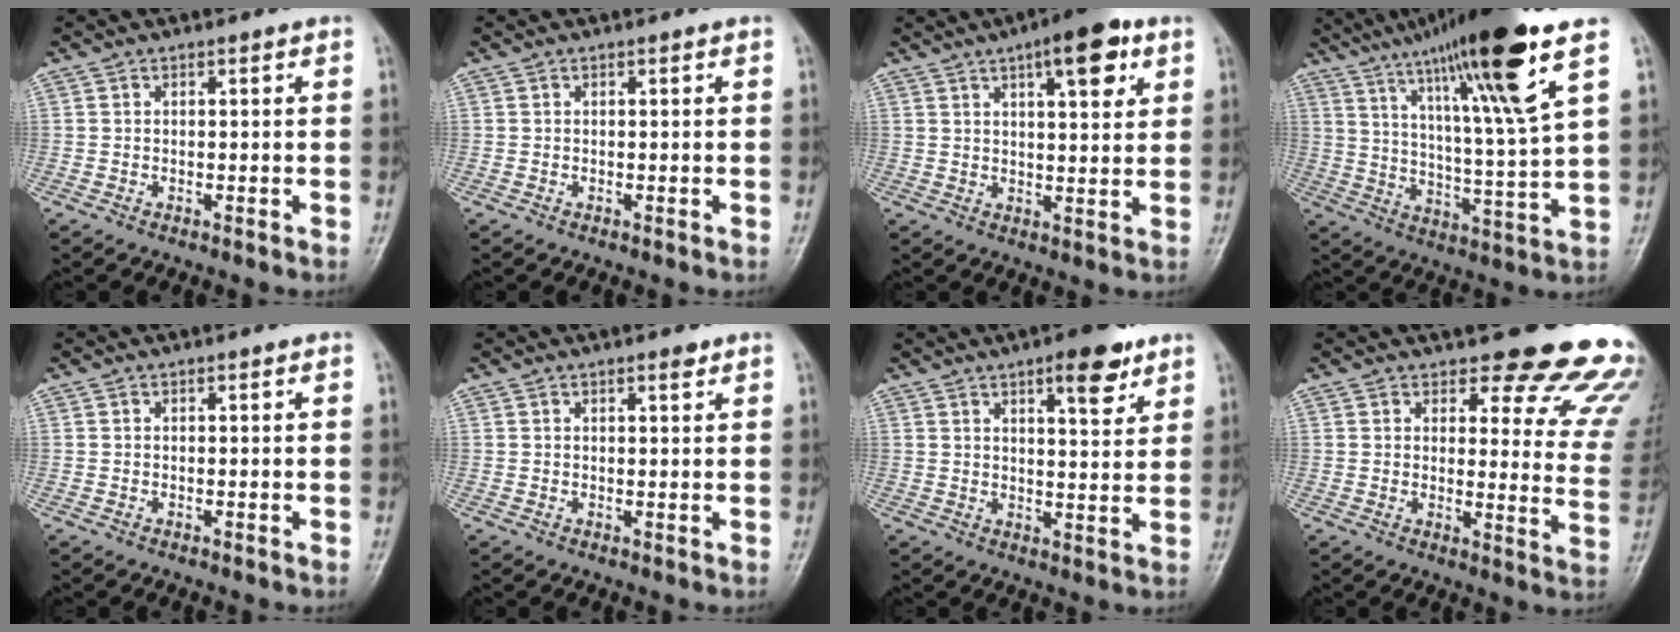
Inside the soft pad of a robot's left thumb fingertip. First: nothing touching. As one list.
[{"total": 0.0}, {"total": 10.7, "force": [5.3, 3.7, 8.6], "torque": [-0.101, -0.014, 0.071]}, {"total": 19.9, "force": [12.5, 0.8, 15.5], "torque": [-0.238, -0.057, 0.201]}, {"total": 0.0}, {"total": 1.5, "force": [1.1, 0.4, 1.0], "torque": [-0.010, -0.006, 0.015]}, {"total": 8.2, "force": [5.0, 2.7, 6.0], "torque": [-0.068, -0.026, 0.067]}, {"total": 18.8, "force": [16.5, 5.6, 7.1], "torque": [-0.026, -0.136, 0.168]}]